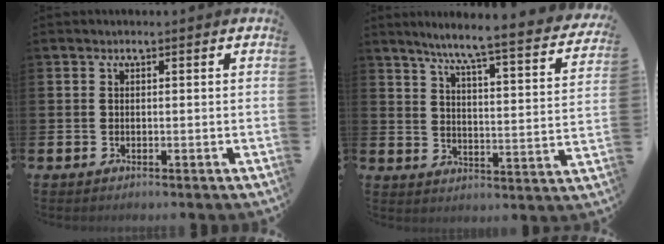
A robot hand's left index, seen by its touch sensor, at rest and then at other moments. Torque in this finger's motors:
{"motor_torque": [0.11, -1.22, 0.54, 0.21]}